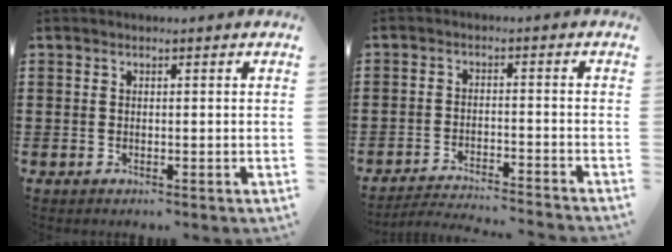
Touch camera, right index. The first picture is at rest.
{"total": 3.2, "force": [-3.2, -0.2, 0.6], "torque": [-0.021, -0.003, -0.070]}